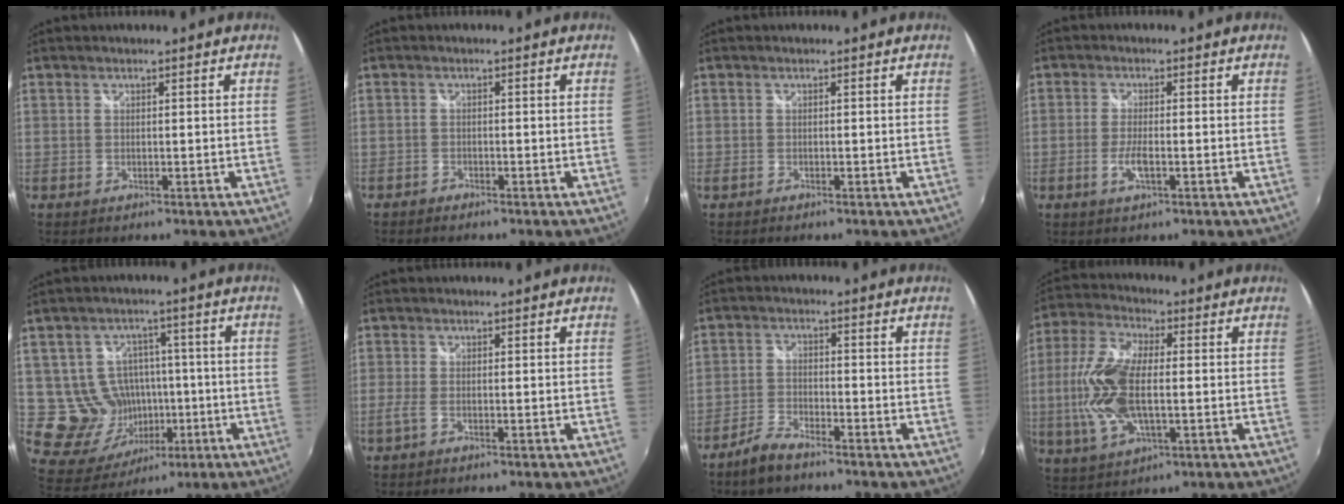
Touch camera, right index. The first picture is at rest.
{"total": 1.4, "force": [-1.3, 0.5, 0.2], "torque": [-0.013, -0.002, -0.027]}
{"total": 0.8, "force": [-0.7, 0.2, 0.4], "torque": [-0.009, -0.004, -0.013]}
{"total": 3.4, "force": [-1.2, 0.7, 3.1], "torque": [-0.069, -0.003, -0.023]}
{"total": 12.3, "force": [-1.0, 11.6, 3.7], "torque": [-0.093, 0.017, 0.009]}
{"total": 1.7, "force": [-1.0, 0.2, 1.4], "torque": [-0.031, -0.005, -0.021]}
{"total": 5.1, "force": [-4.2, 1.4, 2.5], "torque": [-0.067, -0.001, -0.086]}
{"total": 14.4, "force": [-0.7, 6.5, 12.8], "torque": [-0.281, 0.007, -0.014]}